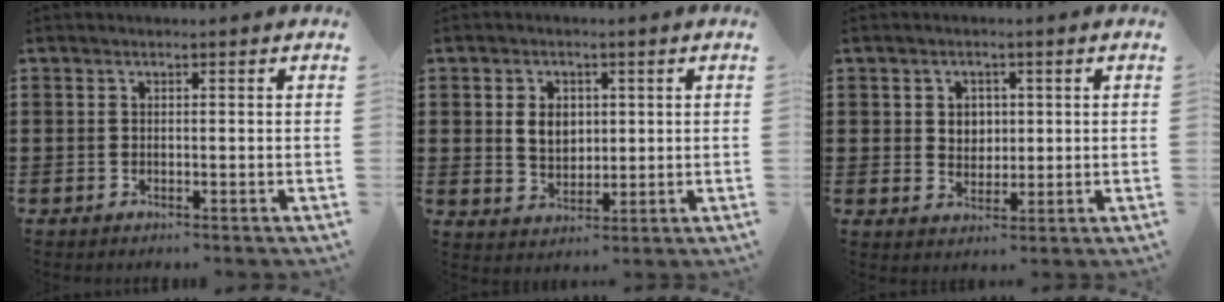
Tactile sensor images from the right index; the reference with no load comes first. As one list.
[{"total": 4.5, "force": [0.8, 3.4, 2.9], "torque": [-0.058, 0.010, 0.011]}, {"total": 2.9, "force": [0.8, 2.6, 1.1], "torque": [-0.031, 0.010, 0.012]}]